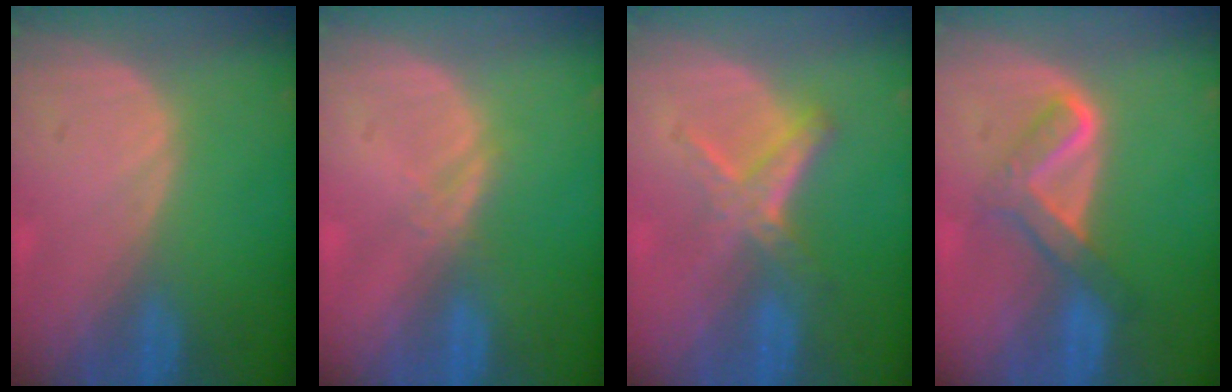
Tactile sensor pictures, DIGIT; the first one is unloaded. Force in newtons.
{"total": 1.3, "press": 1.3, "slide": 0.1}
{"total": 5.2, "press": 5.1, "slide": 0.8}
{"total": 5.2, "press": 5.1, "slide": 0.6}